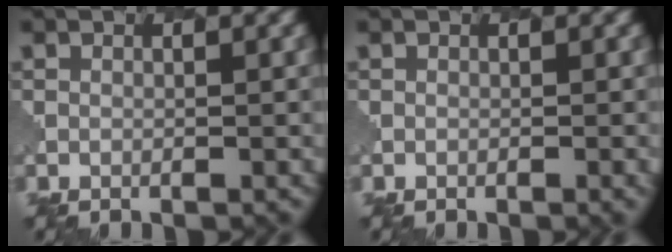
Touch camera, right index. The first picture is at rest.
{"total": 1.0, "force": [-0.3, 0.3, 0.9], "torque": [-0.006, 0.000, -0.002]}